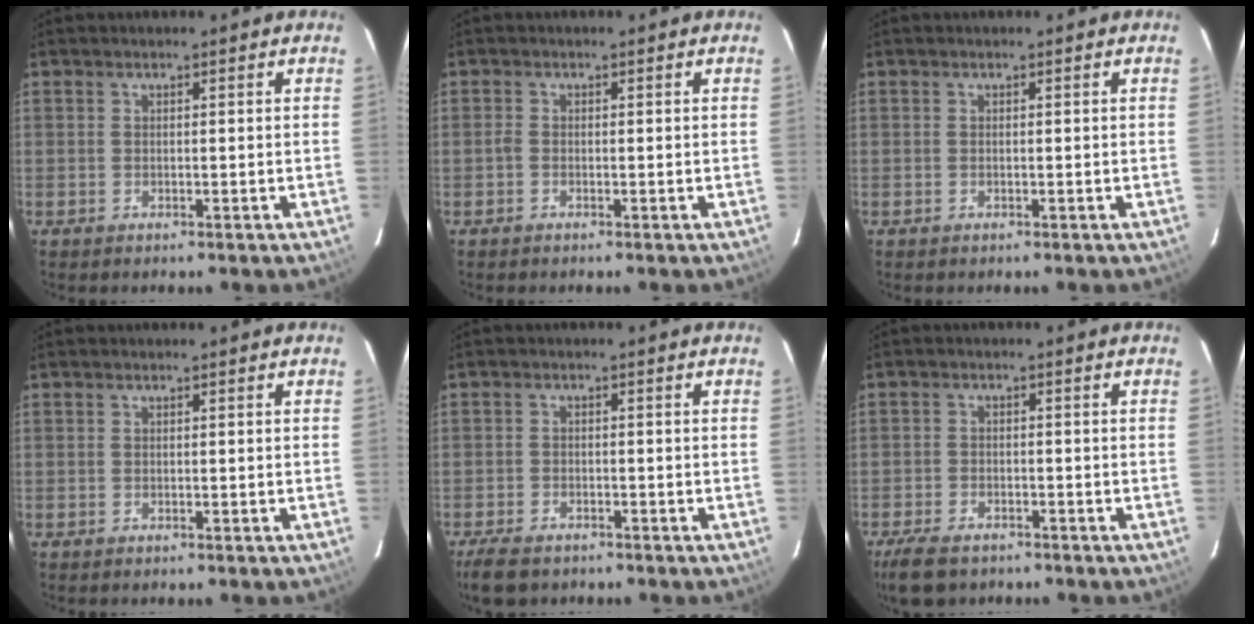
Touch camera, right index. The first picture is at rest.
{"total": 0.7, "force": [-0.4, 0.4, 0.4], "torque": [-0.008, 0.001, -0.010]}
{"total": 0.0}
{"total": 0.0}
{"total": 6.1, "force": [-4.7, 2.7, 2.6], "torque": [-0.076, -0.011, -0.086]}
{"total": 6.9, "force": [-5.3, 3.1, 3.1], "torque": [-0.088, -0.010, -0.095]}